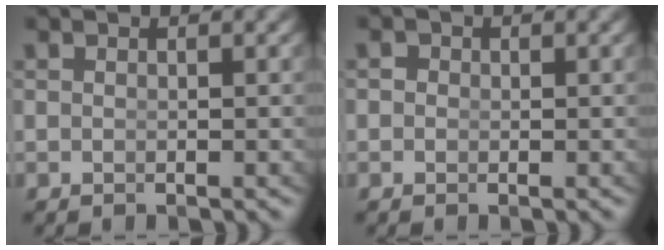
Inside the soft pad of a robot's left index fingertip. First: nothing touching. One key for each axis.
{"total": 0.7, "fx": -0.2, "fy": 0.7, "fz": 0.2, "tx": 0.002, "ty": -0.009, "tz": -0.003}